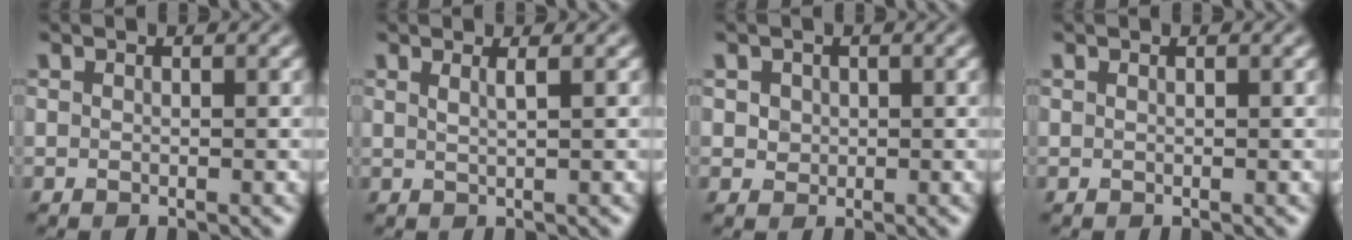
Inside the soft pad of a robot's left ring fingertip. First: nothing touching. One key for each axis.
{"total": 1.2, "fx": 0.6, "fy": 0.4, "fz": 1.0, "tx": -0.008, "ty": 0.000, "tz": 0.006}
{"total": 1.4, "fx": 0.4, "fy": 1.3, "fz": 0.5, "tx": -0.006, "ty": 0.002, "tz": 0.014}
{"total": 0.0}